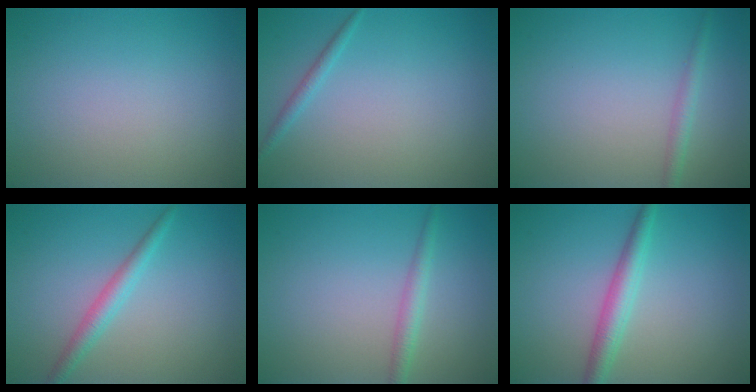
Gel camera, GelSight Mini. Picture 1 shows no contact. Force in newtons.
{"total": 1.1, "press": 1.0, "slide": 0.1}
{"total": 1.4, "press": 1.4, "slide": 0.1}
{"total": 1.5, "press": 1.5, "slide": 0.1}
{"total": 1.7, "press": 1.7, "slide": 0.0}
{"total": 2.9, "press": 2.9, "slide": 0.1}